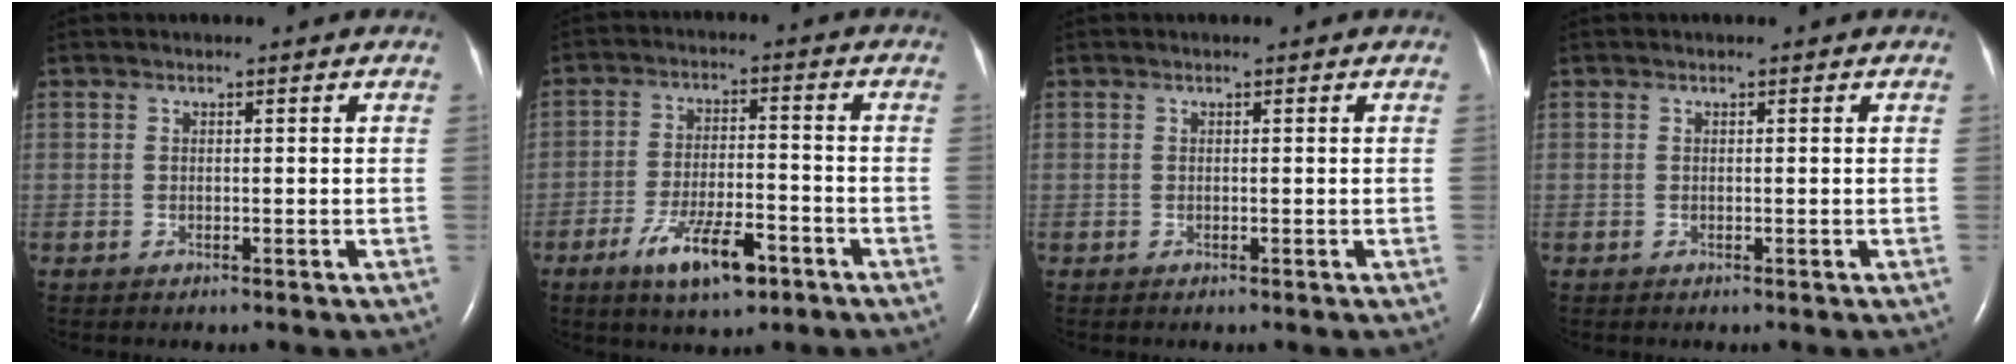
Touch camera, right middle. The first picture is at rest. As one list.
[{"total": 9.3, "force": [-5.4, 2.6, 7.2], "torque": [-0.135, -0.009, -0.088]}, {"total": 0.0}, {"total": 0.0}]